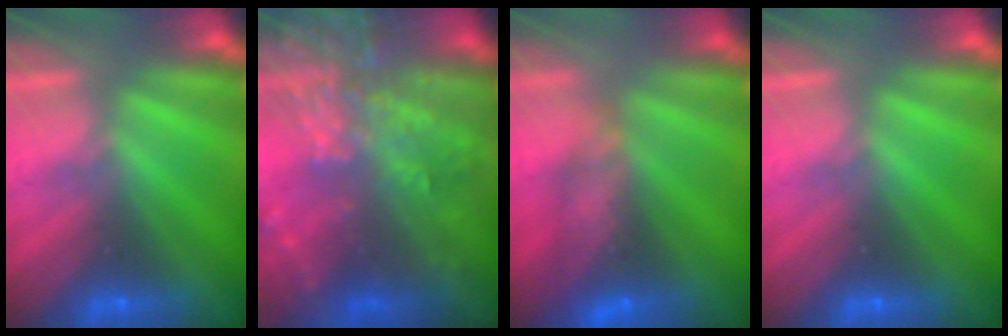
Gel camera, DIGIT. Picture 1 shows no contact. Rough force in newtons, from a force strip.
{"total": 7.7}
{"total": 10.8}
{"total": 0.0}